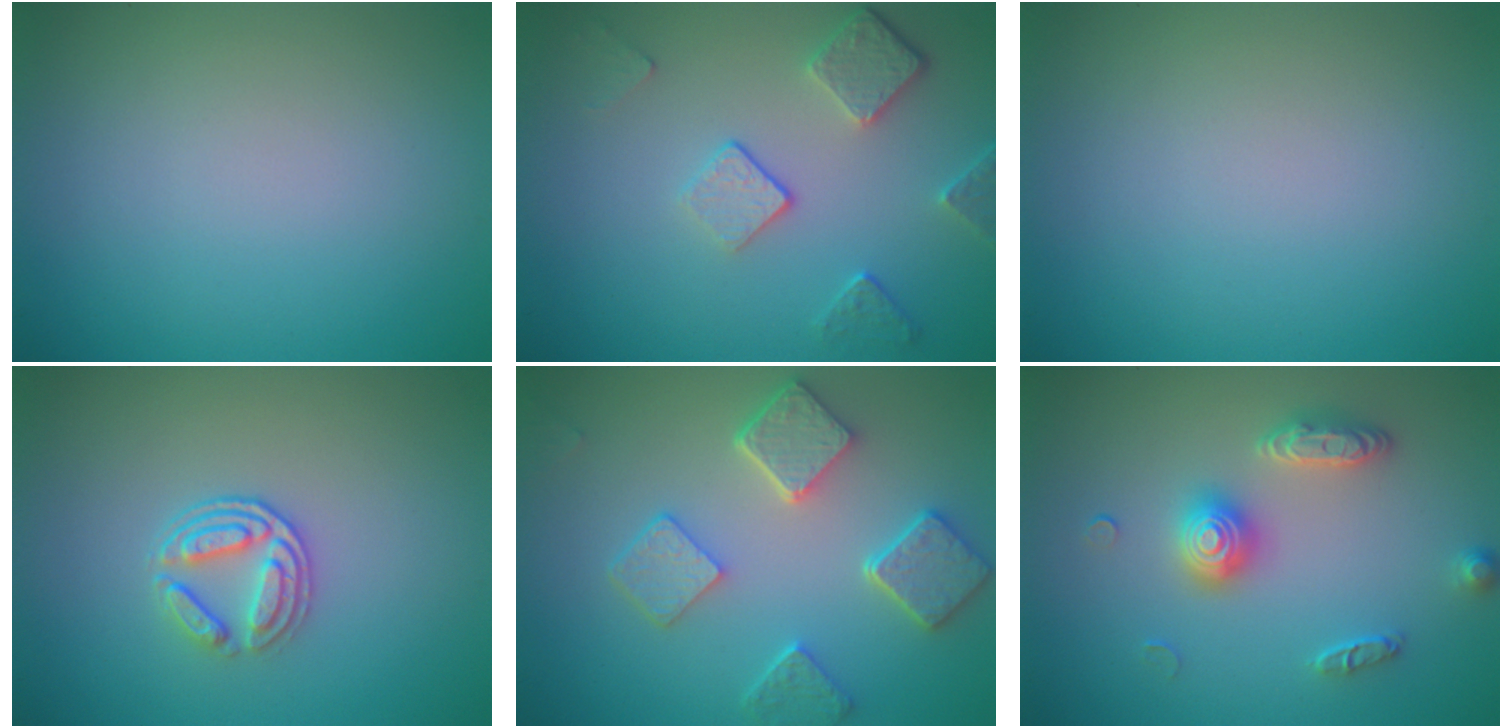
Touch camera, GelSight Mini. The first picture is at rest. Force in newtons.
{"total": 3.7, "press": 2.9, "slide": 2.4}
{"total": 0.0}
{"total": 2.6, "press": 2.1, "slide": 1.6}
{"total": 5.5, "press": 4.4, "slide": 3.3}
{"total": 3.0, "press": 3.0, "slide": 0.4}